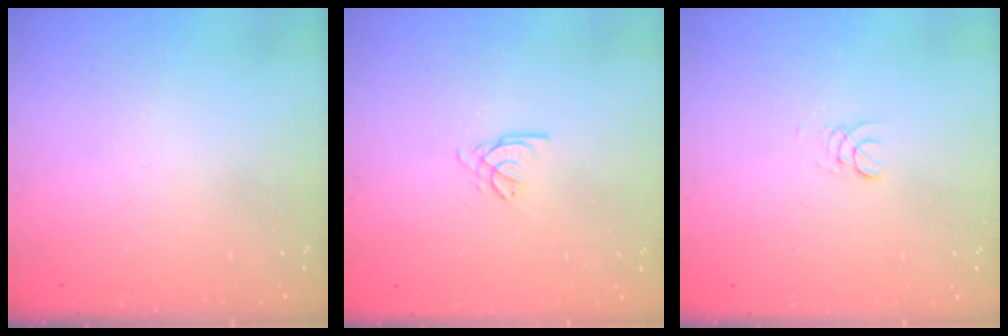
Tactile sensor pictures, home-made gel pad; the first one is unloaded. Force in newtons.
{"total": 2.4, "press": 2.4, "slide": 0.1}
{"total": 2.0, "press": 2.0, "slide": 0.2}